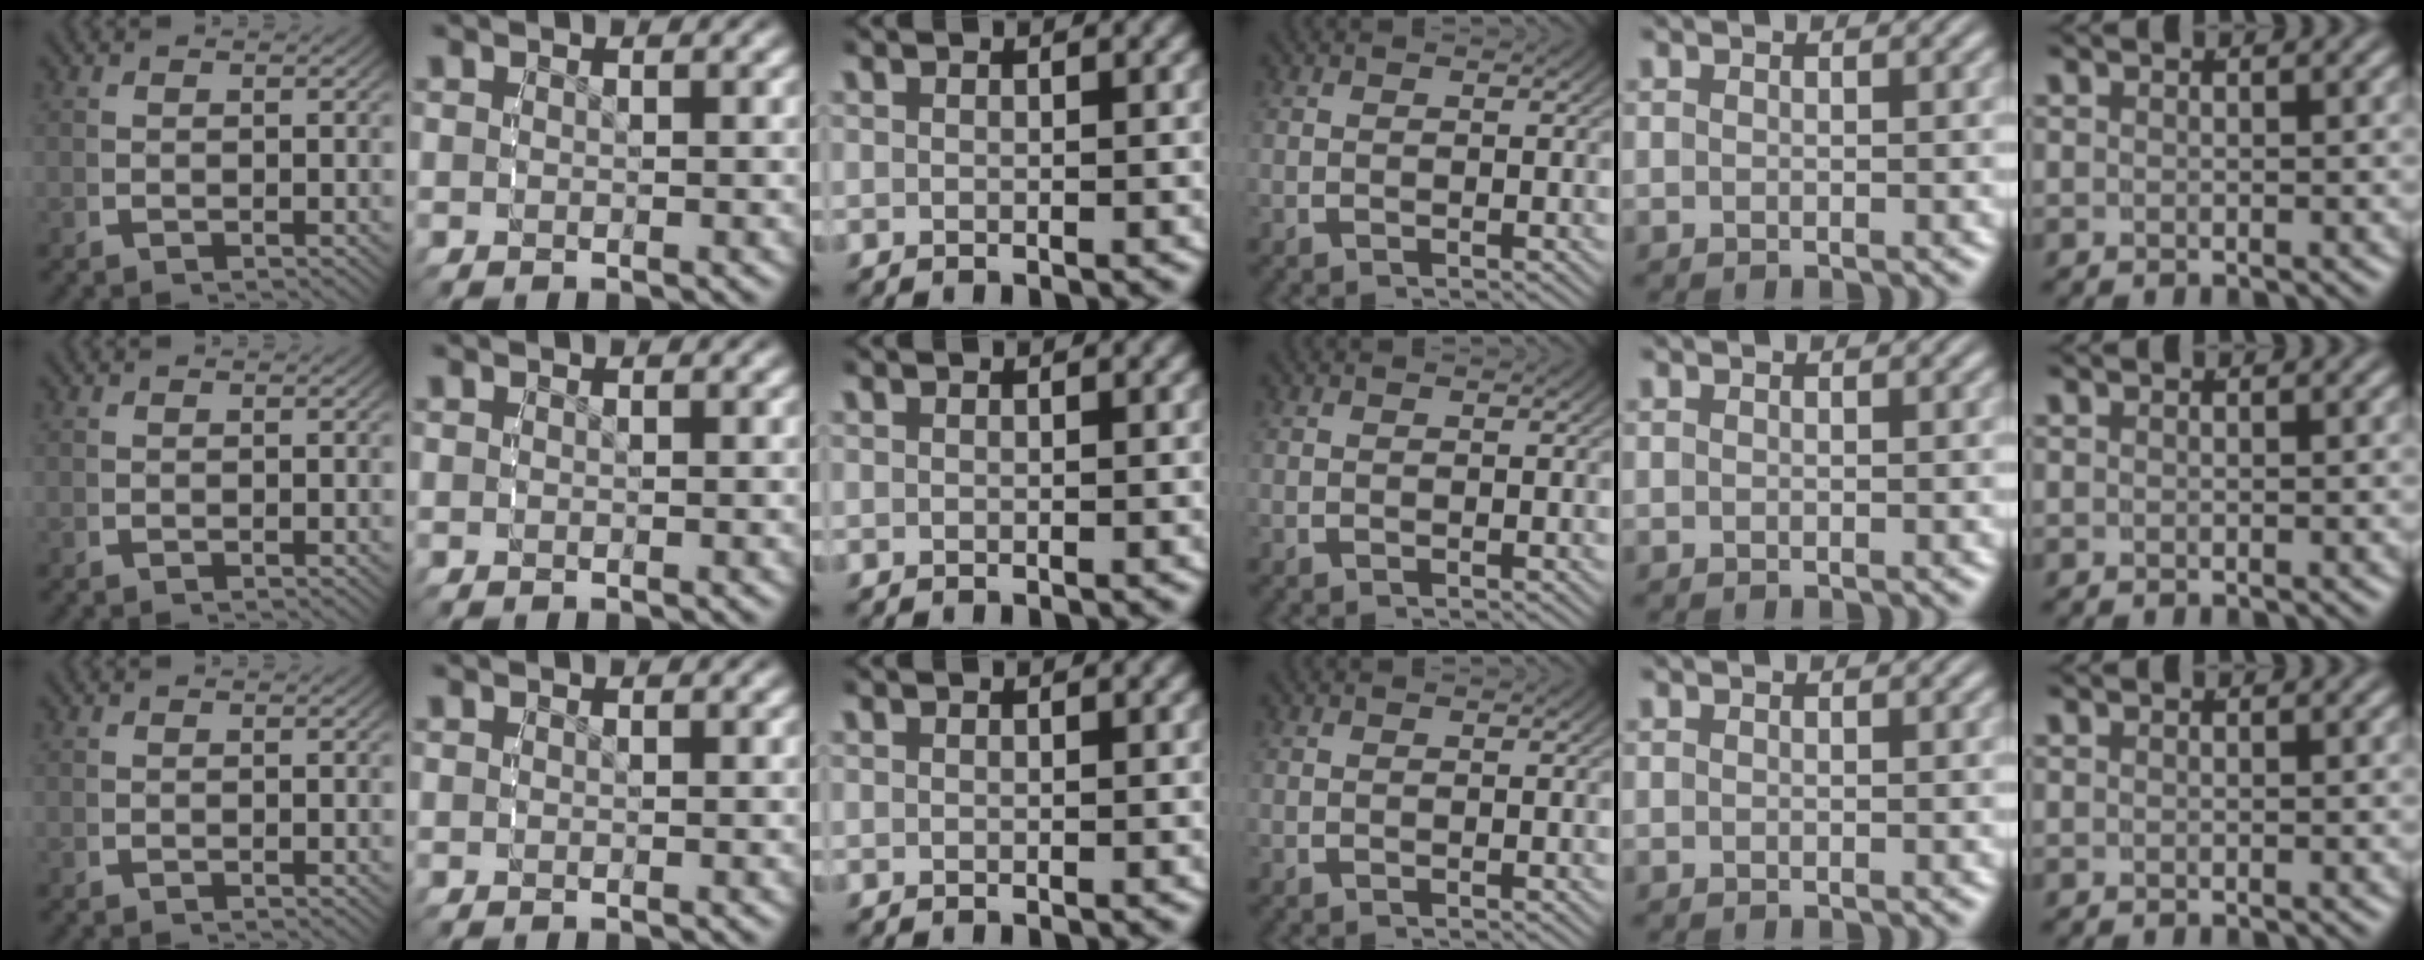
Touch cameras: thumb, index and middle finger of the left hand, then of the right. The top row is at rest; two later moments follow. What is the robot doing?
{"motion": "reach", "object": "photo album"}